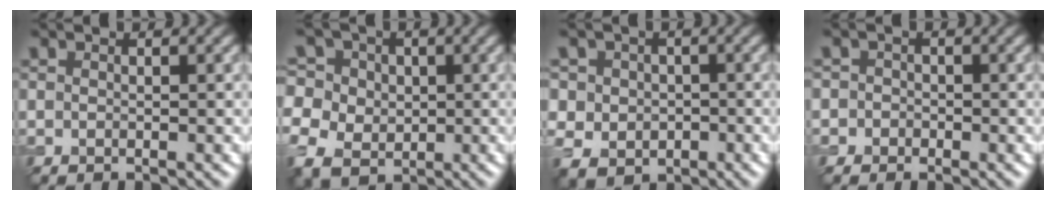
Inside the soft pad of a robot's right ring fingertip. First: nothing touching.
{"total": 10.0, "force": [0.4, 8.8, 4.8], "torque": [-0.121, 0.032, -0.030]}
{"total": 5.4, "force": [0.0, 5.2, 1.7], "torque": [-0.036, 0.015, -0.019]}
{"total": 1.5, "force": [-0.3, 1.5, 0.2], "torque": [0.021, 0.007, -0.022]}